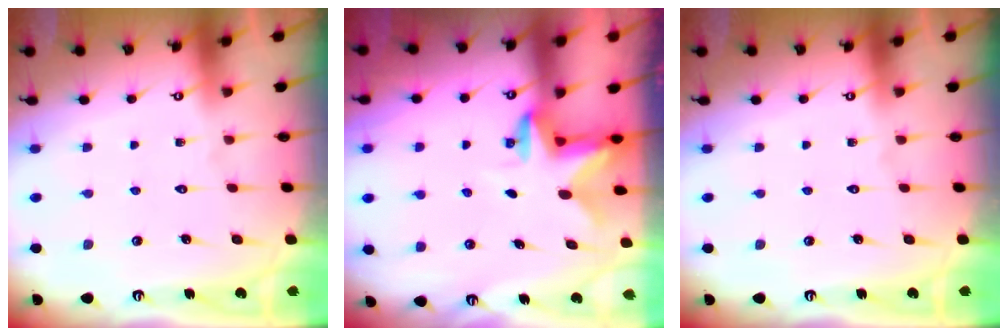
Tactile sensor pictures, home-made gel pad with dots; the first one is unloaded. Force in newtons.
{"total": 2.7, "press": 2.6, "slide": 0.5}
{"total": 0.0}